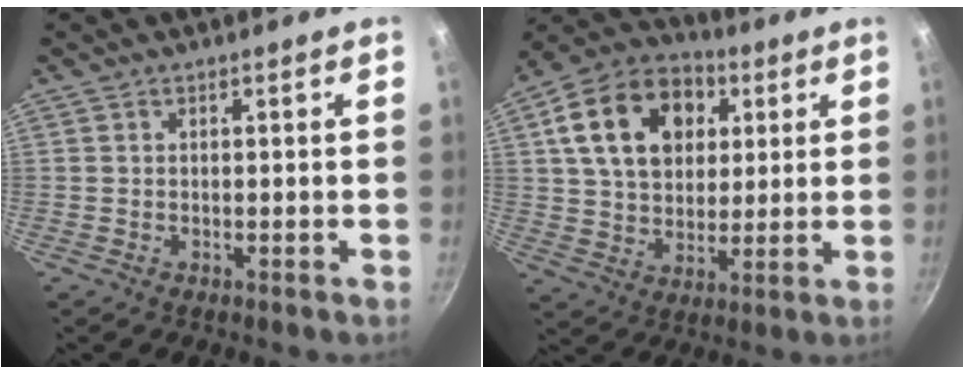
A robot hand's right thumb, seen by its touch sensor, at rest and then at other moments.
{"total": 19.3, "force": [5.6, 13.9, 12.2], "torque": [-0.186, 0.009, 0.085]}